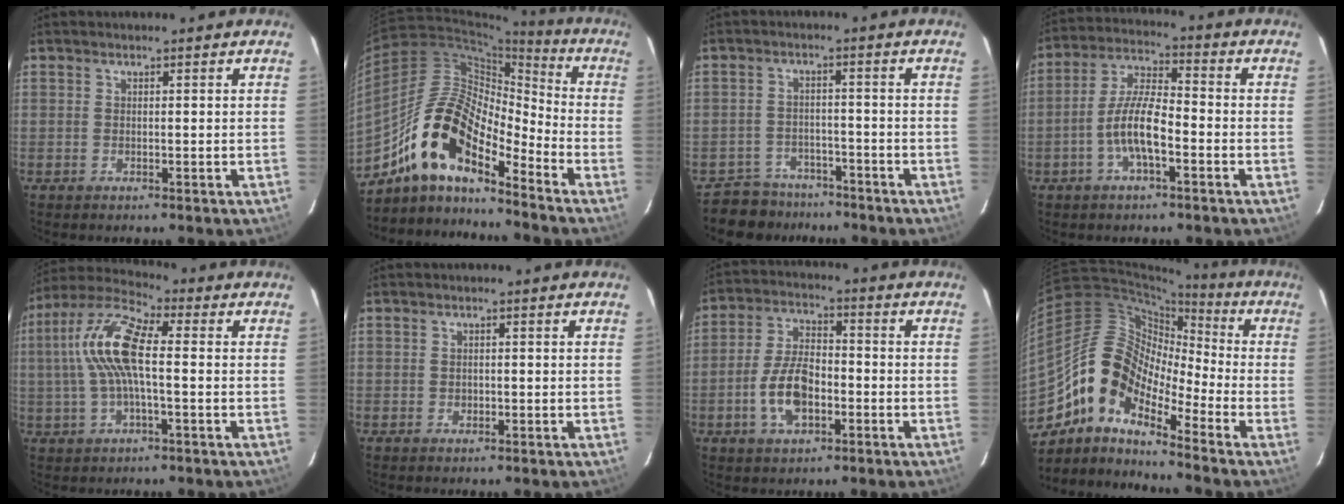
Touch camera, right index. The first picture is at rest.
{"total": 15.7, "force": [-11.4, 5.4, 9.4], "torque": [-0.169, 0.010, -0.229]}
{"total": 7.1, "force": [-5.9, 4.1, 0.1], "torque": [-0.020, 0.021, -0.091]}
{"total": 8.8, "force": [-3.3, 2.5, 7.8], "torque": [-0.164, 0.010, -0.062]}
{"total": 13.0, "force": [0.6, 4.2, 12.3], "torque": [-0.249, 0.019, 0.005]}
{"total": 0.8, "force": [-0.2, 0.7, 0.2], "torque": [-0.001, 0.000, -0.002]}
{"total": 9.7, "force": [-3.3, 5.0, 7.6], "torque": [-0.156, 0.012, -0.055]}
{"total": 12.6, "force": [-8.2, 6.1, 7.4], "torque": [-0.123, 0.020, -0.177]}